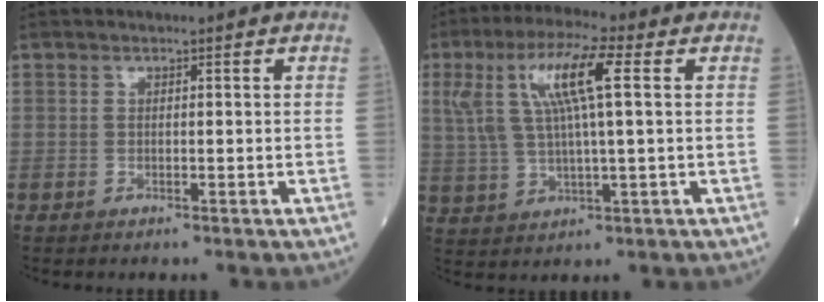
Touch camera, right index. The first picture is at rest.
{"total": 11.0, "force": [3.4, 1.5, 10.4], "torque": [-0.218, 0.022, 0.062]}